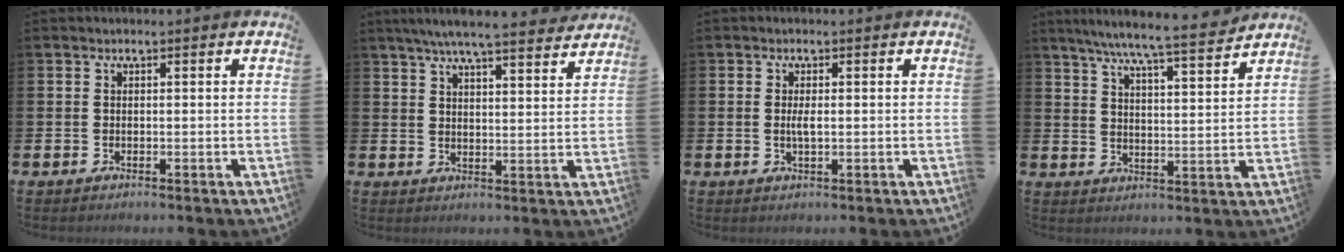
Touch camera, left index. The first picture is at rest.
{"total": 6.6, "force": [6.2, 0.2, 2.2], "torque": [-0.051, -0.031, 0.109]}
{"total": 1.7, "force": [0.1, 0.5, 1.7], "torque": [-0.029, 0.000, -0.001]}
{"total": 7.8, "force": [7.1, -0.1, 3.1], "torque": [-0.079, -0.043, 0.124]}